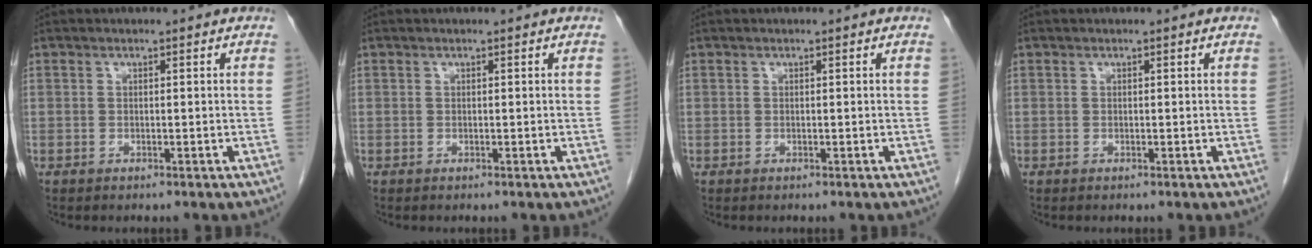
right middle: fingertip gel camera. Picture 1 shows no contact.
{"total": 0.0}
{"total": 0.0}
{"total": 0.0}